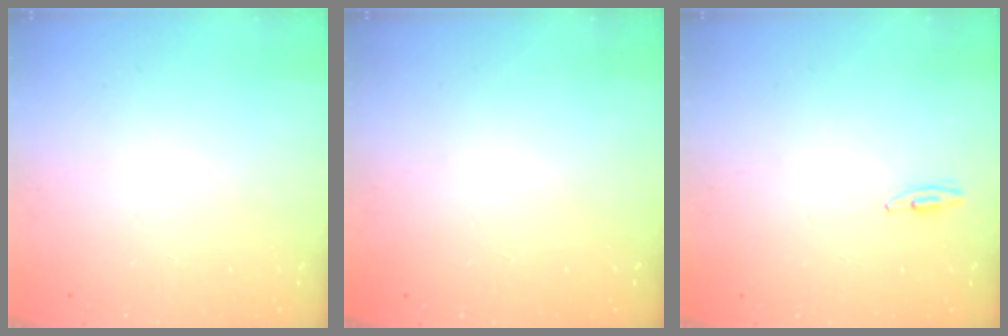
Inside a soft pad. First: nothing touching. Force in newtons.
{"total": 0.0}
{"total": 2.7, "press": 2.5, "slide": 1.0}